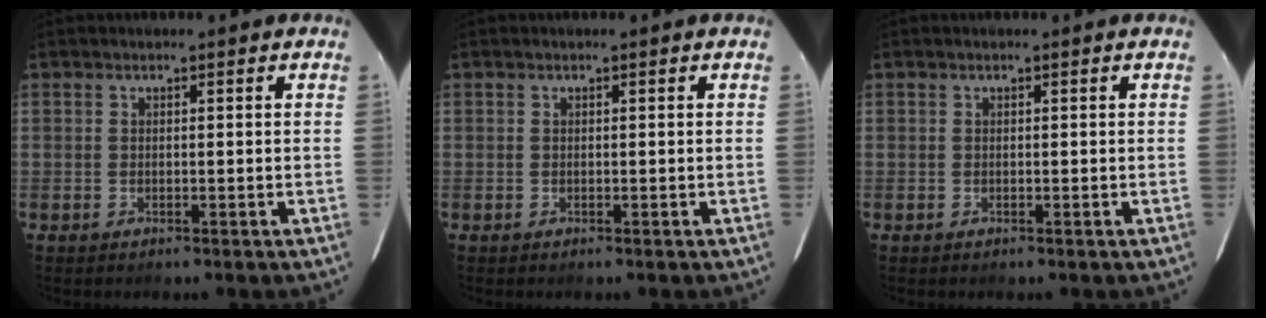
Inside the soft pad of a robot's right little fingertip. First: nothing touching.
{"total": 0.0}
{"total": 0.0}